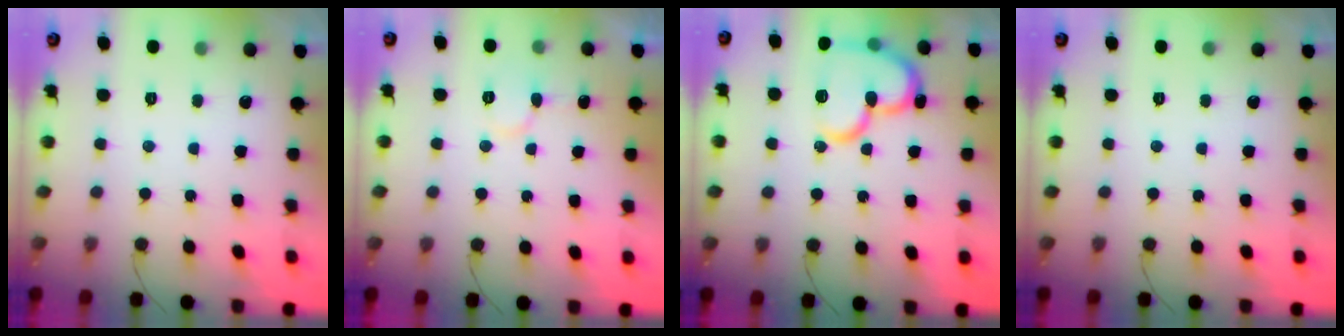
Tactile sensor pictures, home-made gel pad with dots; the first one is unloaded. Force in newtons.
{"total": 6.6, "press": 6.6, "slide": 0.4}
{"total": 18.4, "press": 18.2, "slide": 2.4}
{"total": 0.0}